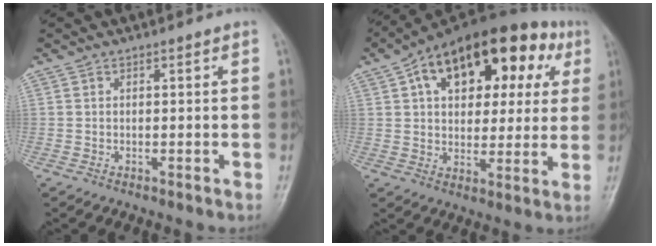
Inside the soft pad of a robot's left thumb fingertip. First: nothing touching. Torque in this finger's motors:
{"motor_torque": [0.64, 1.68, 2.26, -0.51, 0.37]}